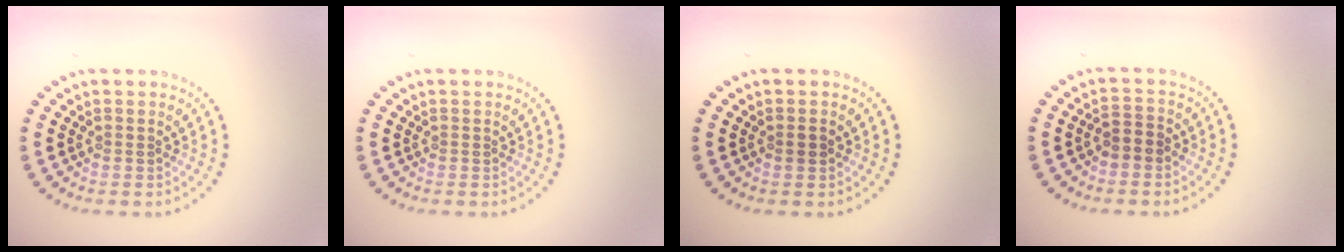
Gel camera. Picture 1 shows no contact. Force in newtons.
{"total": 0.0}
{"total": 0.8, "press": 0.8, "slide": 0.1}
{"total": 1.8, "press": 1.5, "slide": 0.9}